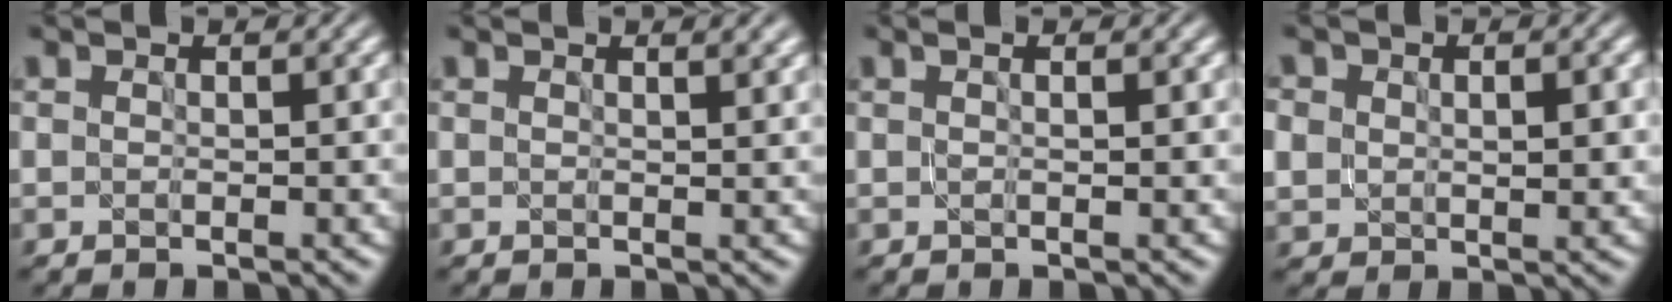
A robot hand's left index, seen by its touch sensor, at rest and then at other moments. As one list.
[{"total": 1.7, "force": [1.3, 0.5, 1.0], "torque": [-0.007, 0.002, 0.013]}, {"total": 1.5, "force": [0.7, 0.5, 1.2], "torque": [-0.010, -0.009, 0.001]}, {"total": 4.3, "force": [0.7, 3.1, 2.8], "torque": [-0.047, -0.001, 0.014]}]